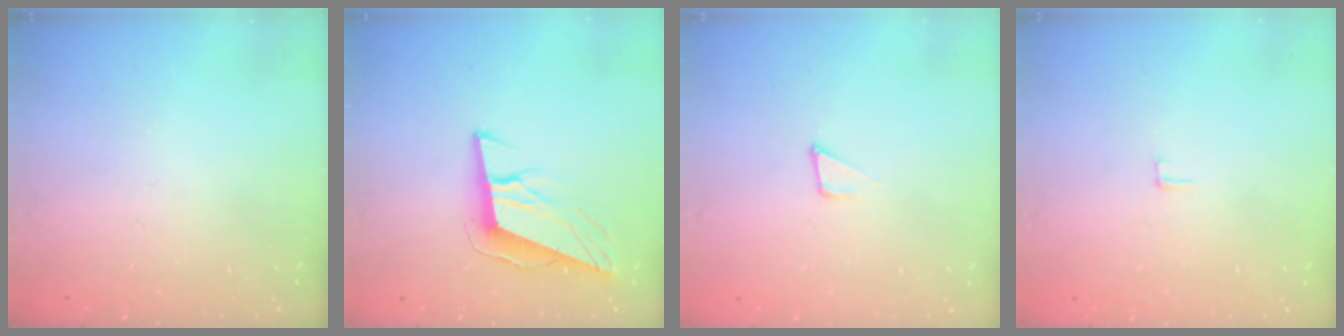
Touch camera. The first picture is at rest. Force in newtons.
{"total": 10.8, "press": 10.3, "slide": 3.1}
{"total": 2.9, "press": 2.9, "slide": 0.3}
{"total": 2.0, "press": 2.0, "slide": 0.2}